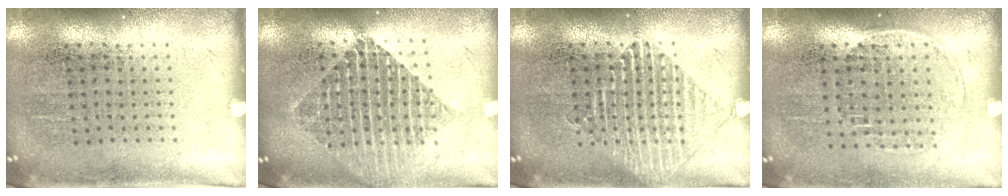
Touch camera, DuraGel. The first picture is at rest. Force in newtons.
{"total": 1.8, "press": 1.6, "slide": 1.0}
{"total": 2.2, "press": 2.1, "slide": 0.4}
{"total": 1.2, "press": 1.0, "slide": 0.7}